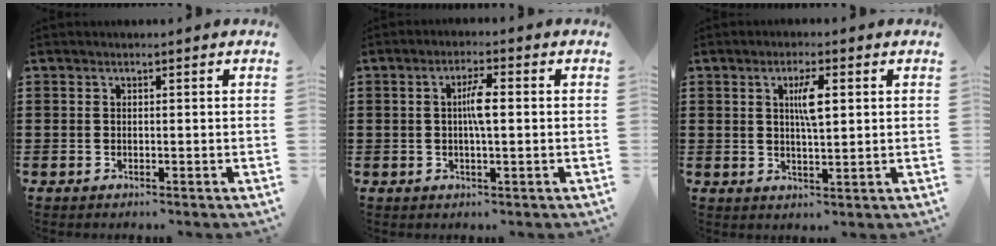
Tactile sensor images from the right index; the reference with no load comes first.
{"total": 3.9, "force": [0.1, 0.8, 3.8], "torque": [-0.071, 0.000, -0.001]}
{"total": 4.5, "force": [1.1, 1.1, 4.2], "torque": [-0.077, 0.004, 0.013]}